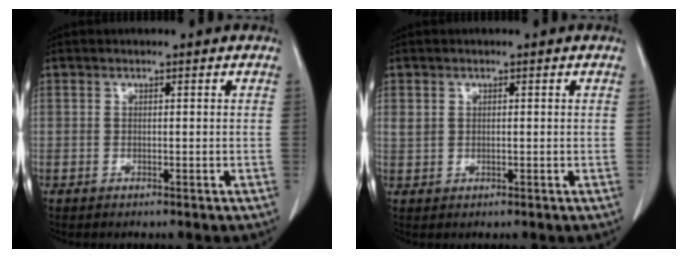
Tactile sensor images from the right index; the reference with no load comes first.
{"total": 1.5, "force": [0.6, 1.2, 0.6], "torque": [-0.014, 0.007, 0.016]}